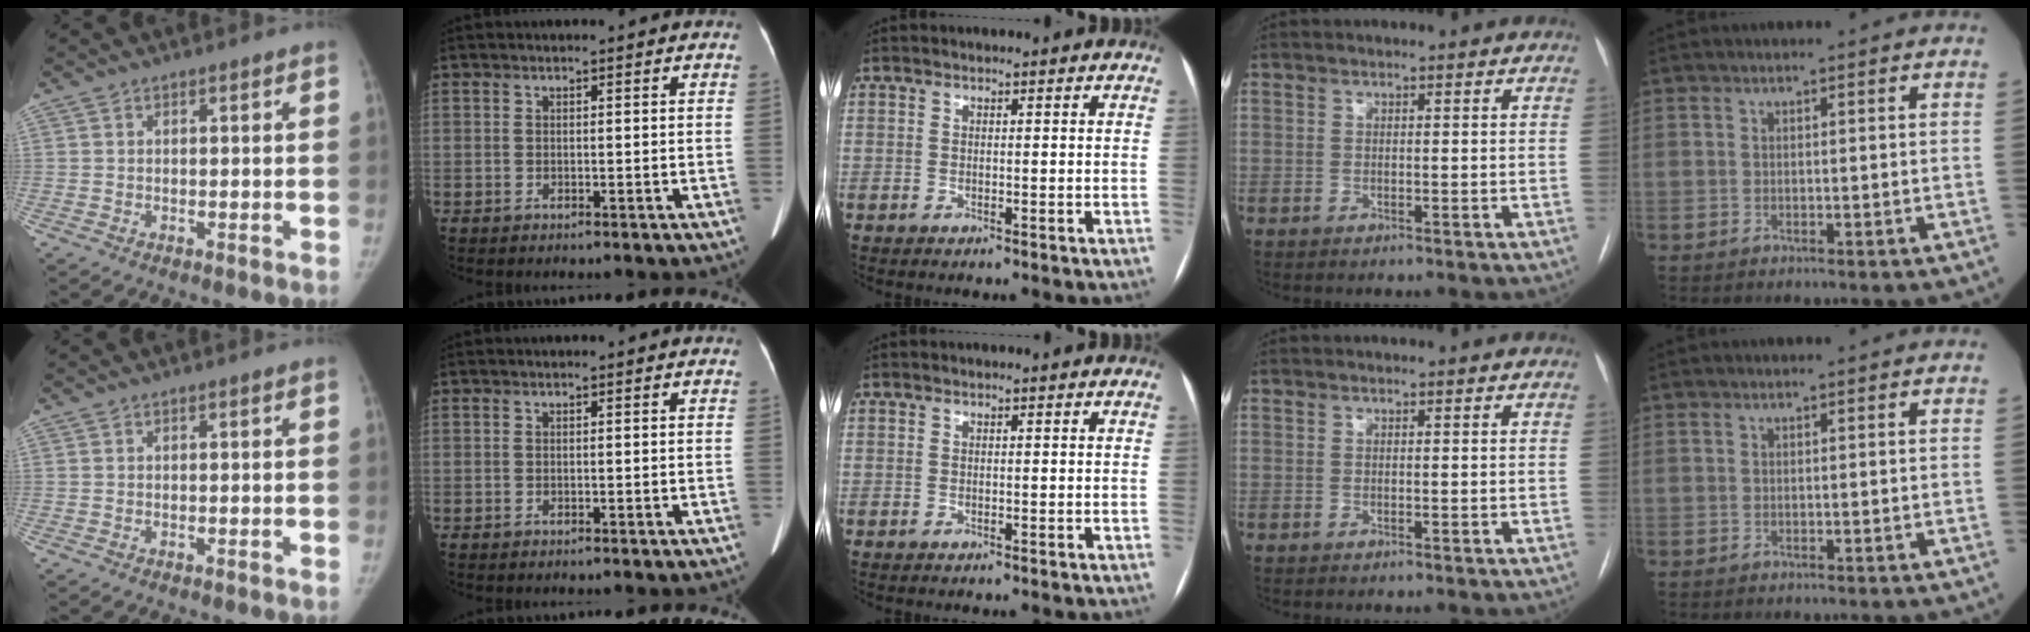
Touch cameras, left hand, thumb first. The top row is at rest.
{}